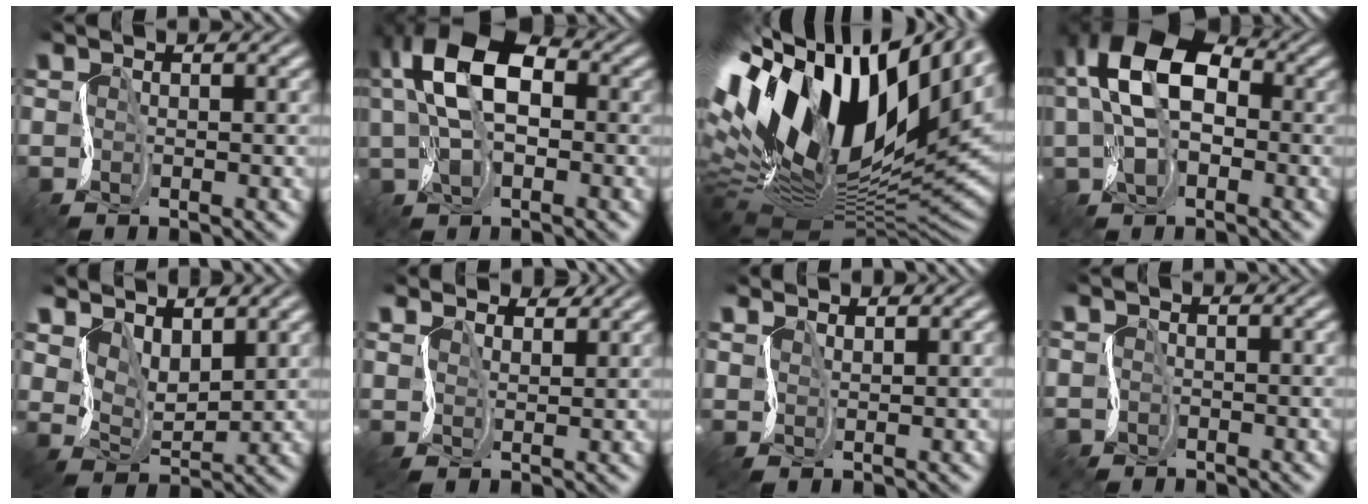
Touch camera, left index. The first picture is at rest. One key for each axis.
{"total": 9.2, "fx": 2.0, "fy": 5.3, "fz": 7.3, "tx": -0.137, "ty": 0.018, "tz": 0.027}
{"total": 17.8, "fx": 6.0, "fy": 9.0, "fz": 14.1, "tx": -0.280, "ty": 0.021, "tz": 0.096}
{"total": 9.9, "fx": 1.4, "fy": 6.4, "fz": 7.4, "tx": -0.142, "ty": 0.012, "tz": 0.021}
{"total": 3.8, "fx": 2.8, "fy": 2.0, "fz": 1.8, "tx": -0.051, "ty": -0.008, "tz": 0.052}
{"total": 2.9, "fx": 2.8, "fy": 0.9, "fz": 0.2, "tx": -0.015, "ty": 0.003, "tz": 0.046}
{"total": 1.8, "fx": 1.7, "fy": 0.0, "fz": -0.4, "tx": 0.003, "ty": 0.004, "tz": 0.040}
{"total": 0.7, "fx": -0.4, "fy": 0.5, "fz": -0.3, "tx": 0.008, "ty": -0.003, "tz": -0.008}